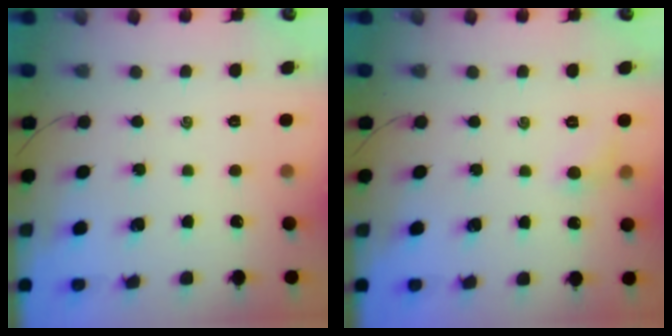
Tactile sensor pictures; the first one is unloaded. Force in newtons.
{"total": 5.2, "press": 4.9, "slide": 1.7}